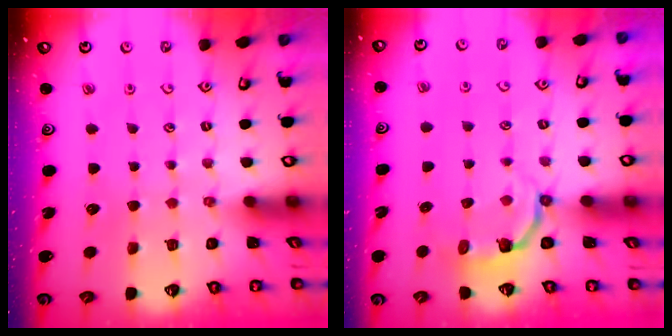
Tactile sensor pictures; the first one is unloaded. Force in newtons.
{"total": 3.5, "press": 1.8, "slide": 3.1}